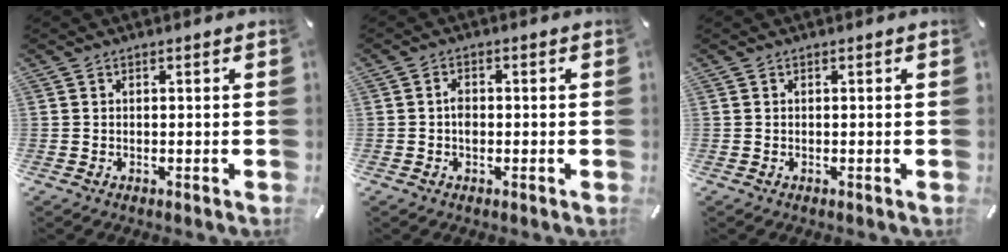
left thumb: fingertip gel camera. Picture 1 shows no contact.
{"total": 2.5, "force": [-0.3, 1.7, 1.8], "torque": [-0.036, 0.003, -0.006]}
{"total": 0.0}